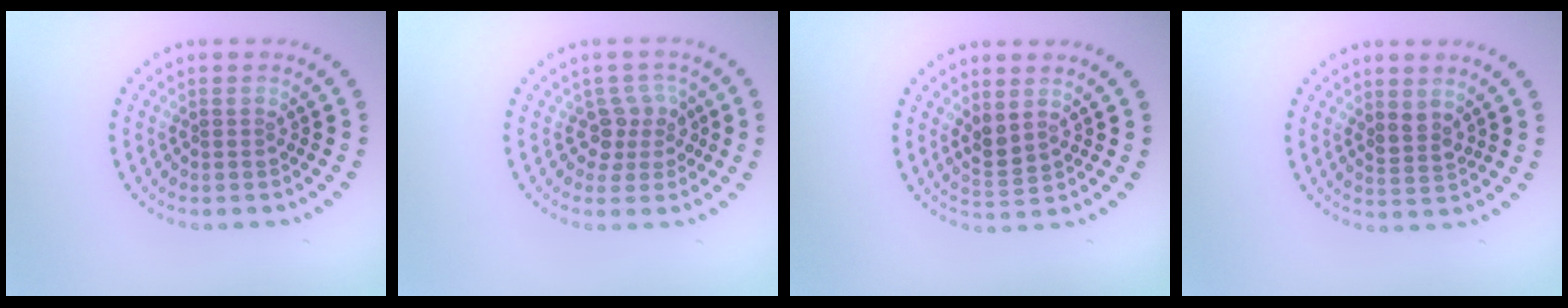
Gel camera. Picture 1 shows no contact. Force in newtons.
{"total": 2.5, "press": 2.0, "slide": 1.5}
{"total": 1.8, "press": 1.6, "slide": 0.9}
{"total": 1.5, "press": 1.2, "slide": 0.9}